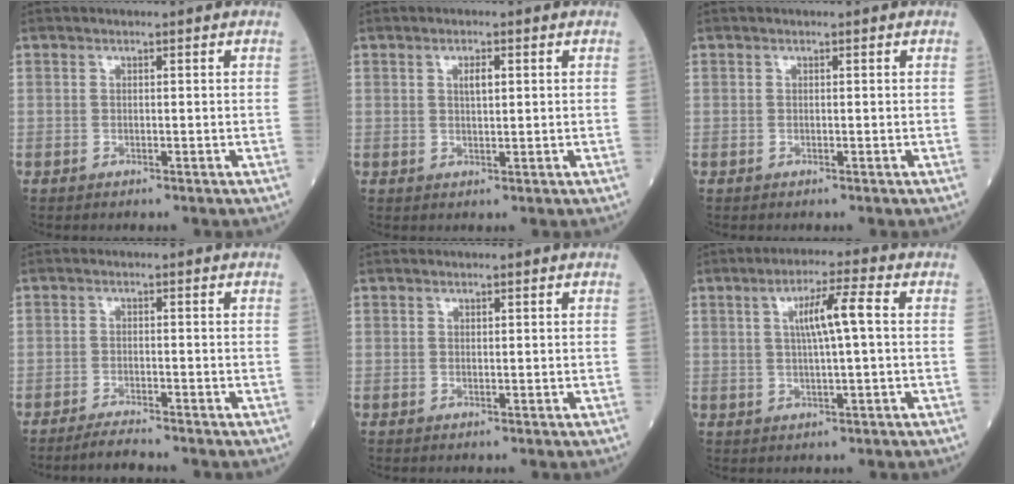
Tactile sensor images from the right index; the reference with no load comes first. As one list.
[{"total": 2.0, "force": [0.7, 0.6, 1.8], "torque": [-0.031, 0.000, 0.011]}, {"total": 0.0}, {"total": 3.1, "force": [-3.0, -0.3, 0.9], "torque": [-0.022, -0.011, -0.054]}, {"total": 0.0}, {"total": 6.4, "force": [1.2, 0.1, 6.3], "torque": [-0.110, 0.008, 0.019]}]